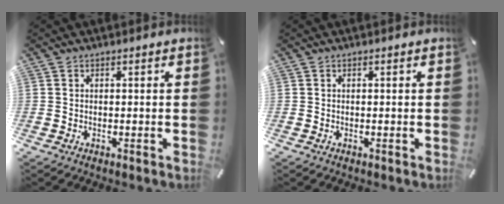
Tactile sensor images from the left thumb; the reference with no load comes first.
{"total": 0.0}